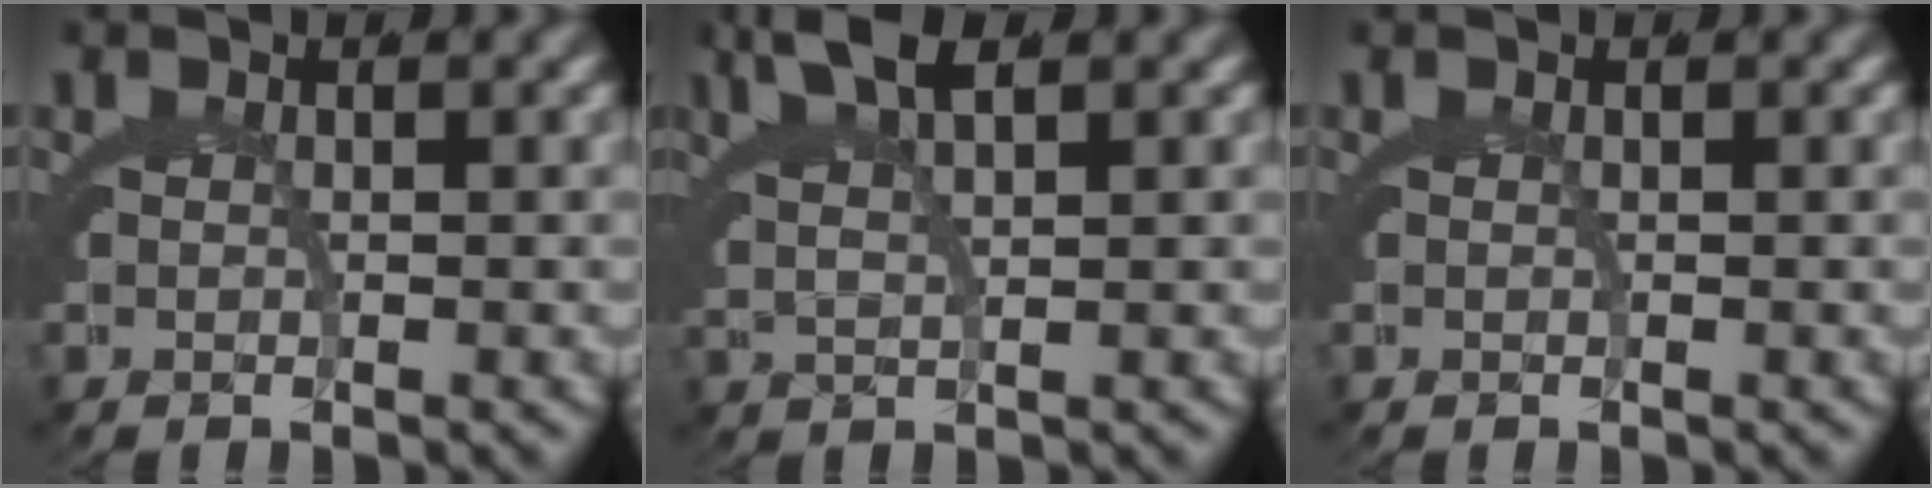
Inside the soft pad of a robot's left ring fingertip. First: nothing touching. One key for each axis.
{"total": 4.4, "fx": 2.8, "fy": 0.8, "fz": 3.2, "tx": -0.059, "ty": 0.008, "tz": 0.050}
{"total": 0.0}